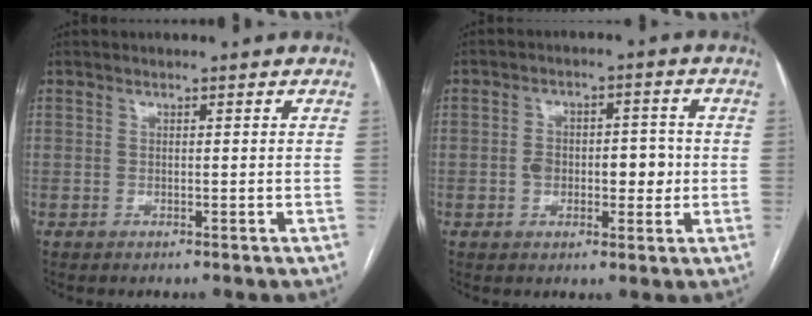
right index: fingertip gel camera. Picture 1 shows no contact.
{"total": 6.7, "force": [-0.5, 3.9, 5.4], "torque": [-0.077, 0.023, -0.003]}